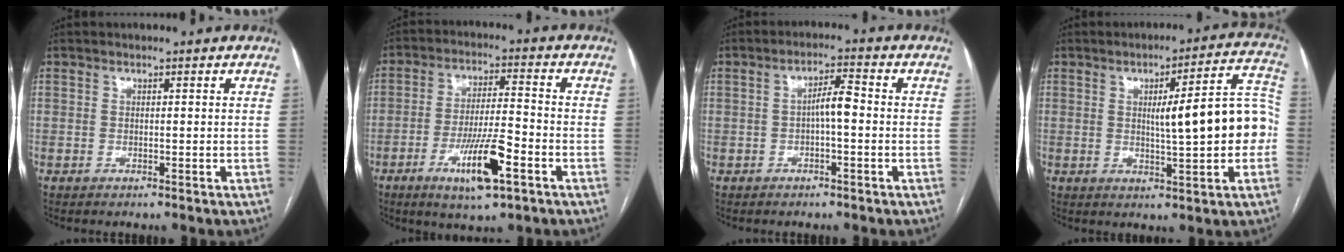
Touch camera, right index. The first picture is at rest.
{"total": 10.6, "force": [-4.9, 1.5, 9.2], "torque": [-0.168, -0.010, -0.081]}
{"total": 3.8, "force": [-0.4, 0.8, 3.7], "torque": [-0.060, 0.014, -0.007]}
{"total": 12.8, "force": [-0.2, 1.8, 12.6], "torque": [-0.160, 0.033, 0.000]}